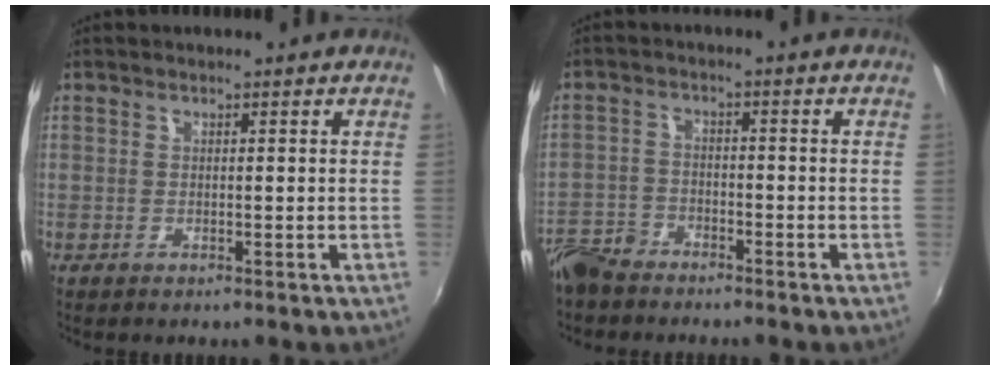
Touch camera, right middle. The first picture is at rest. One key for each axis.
{"total": 7.0, "fx": -5.8, "fy": 3.3, "fz": 2.0, "tx": -0.055, "ty": -0.001, "tz": -0.115}